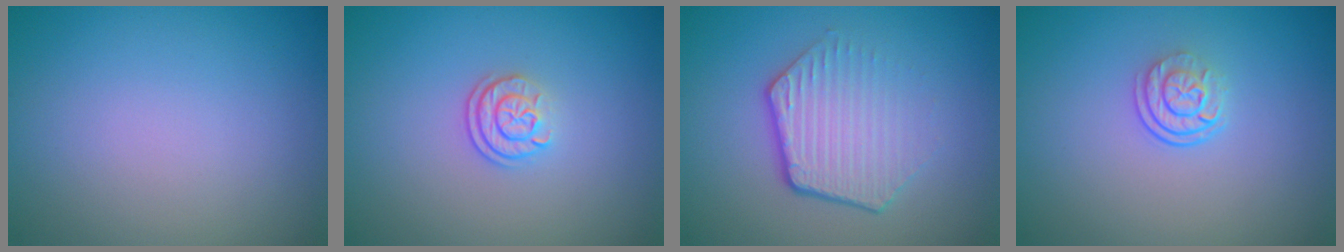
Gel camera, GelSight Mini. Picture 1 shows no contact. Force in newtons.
{"total": 2.1, "press": 1.7, "slide": 1.3}
{"total": 4.2, "press": 3.1, "slide": 2.9}
{"total": 2.6, "press": 1.8, "slide": 1.9}